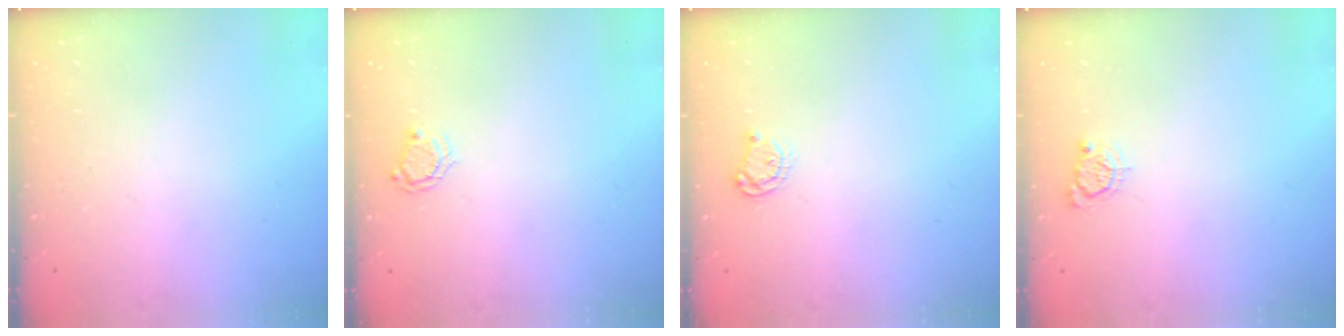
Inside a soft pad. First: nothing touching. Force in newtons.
{"total": 3.9, "press": 3.9, "slide": 0.4}
{"total": 5.2, "press": 5.2, "slide": 0.6}
{"total": 3.2, "press": 3.2, "slide": 0.4}